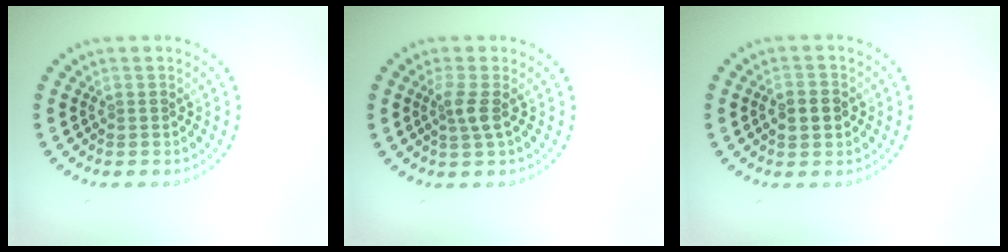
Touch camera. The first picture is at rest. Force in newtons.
{"total": 1.8, "press": 1.3, "slide": 1.2}
{"total": 3.0, "press": 3.0, "slide": 0.2}